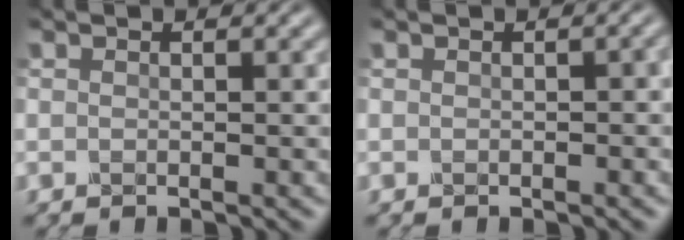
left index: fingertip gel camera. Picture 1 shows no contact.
{"total": 1.2, "force": [-0.4, 0.6, 1.0], "torque": [-0.005, 0.008, -0.008]}